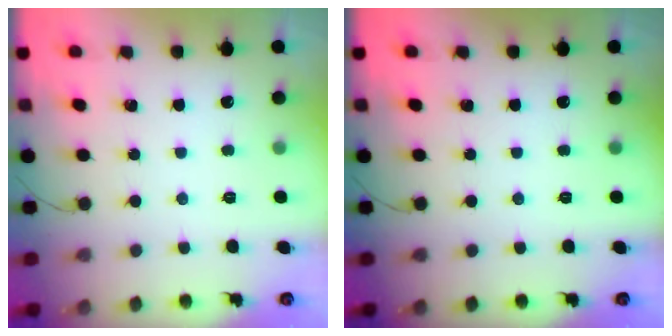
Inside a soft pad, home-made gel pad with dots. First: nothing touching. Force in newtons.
{"total": 0.0}